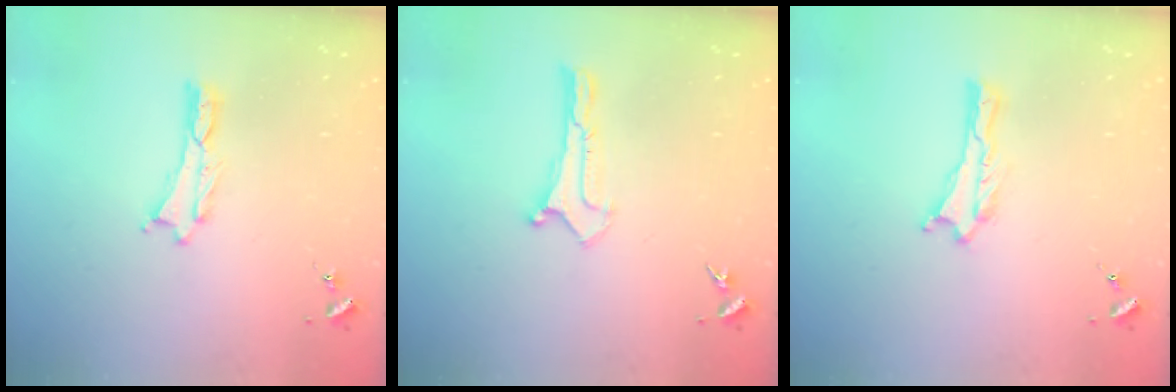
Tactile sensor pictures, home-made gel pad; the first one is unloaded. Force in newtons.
{"total": 0.0}
{"total": 0.0}